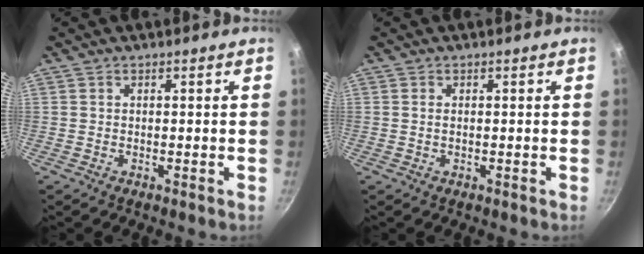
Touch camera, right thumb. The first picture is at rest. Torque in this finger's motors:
{"motor_torque": [-0.32, 0.36, -0.09, 0.61, 0.00]}